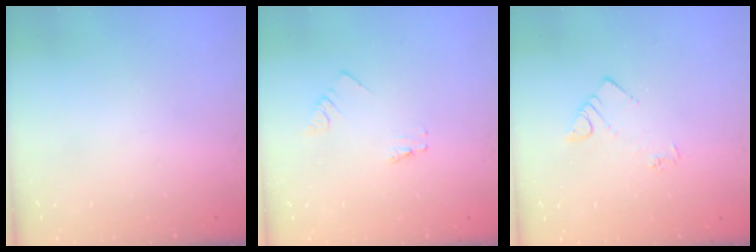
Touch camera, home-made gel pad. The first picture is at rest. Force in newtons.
{"total": 0.7, "press": 0.7, "slide": 0.1}
{"total": 4.2, "press": 4.2, "slide": 0.5}